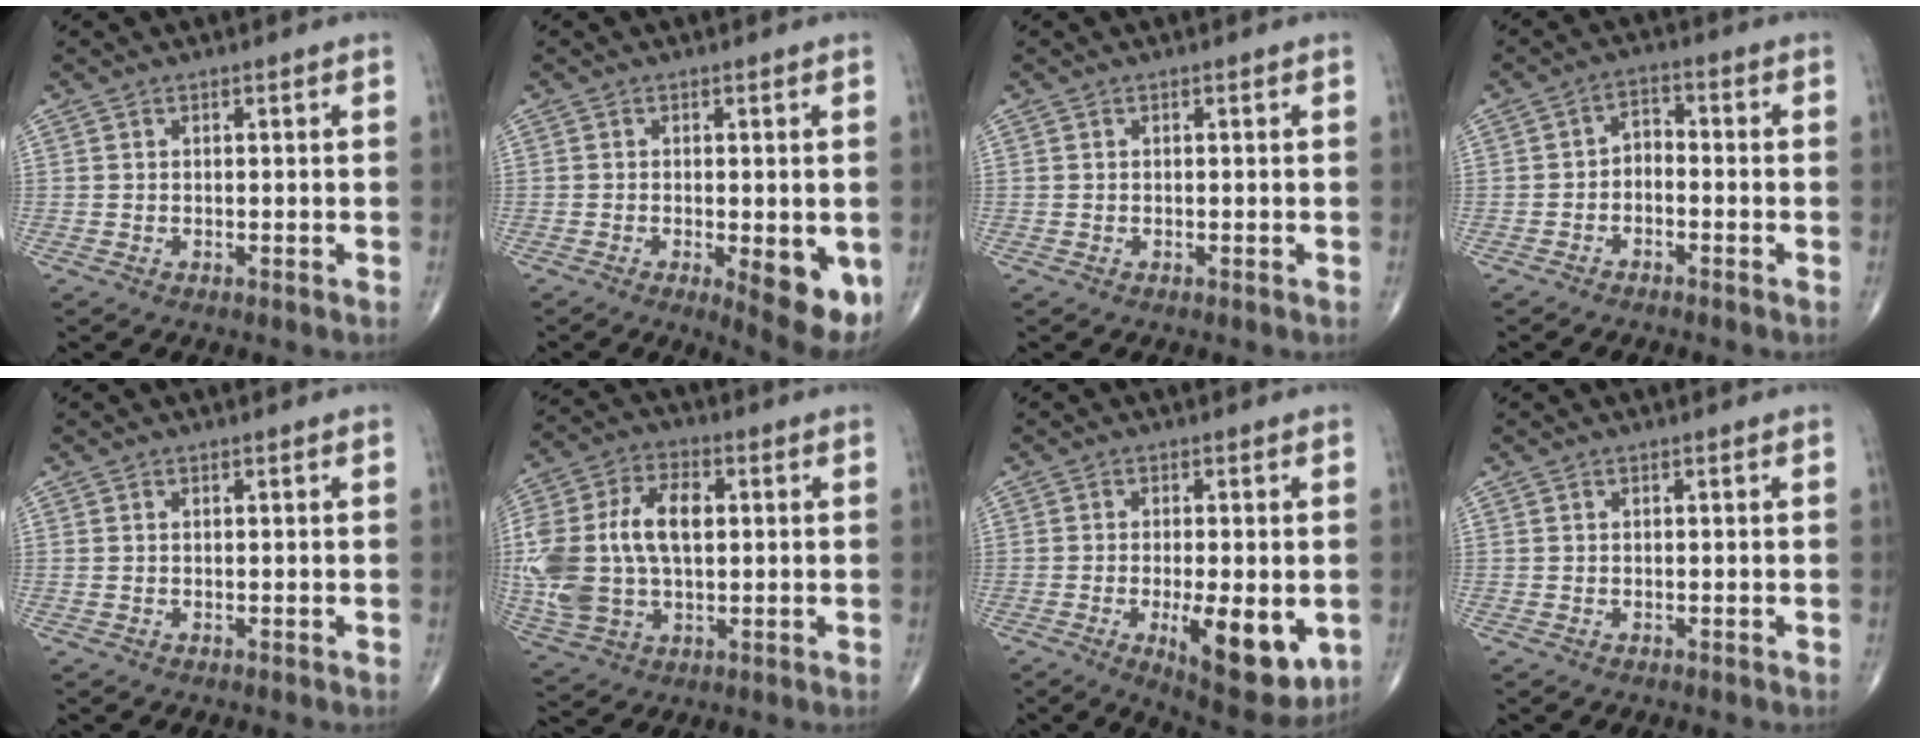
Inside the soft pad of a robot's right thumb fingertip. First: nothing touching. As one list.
[{"total": 8.5, "force": [-2.3, 2.9, 7.7], "torque": [-0.094, -0.017, -0.026]}, {"total": 0.0}, {"total": 3.4, "force": [-1.5, 2.2, 2.2], "torque": [-0.025, 0.029, -0.036]}, {"total": 0.0}, {"total": 19.4, "force": [1.4, 11.9, 15.2], "torque": [-0.331, 0.012, 0.031]}, {"total": 13.3, "force": [-3.4, 4.9, 11.9], "torque": [-0.158, -0.022, -0.039]}, {"total": 0.0}]